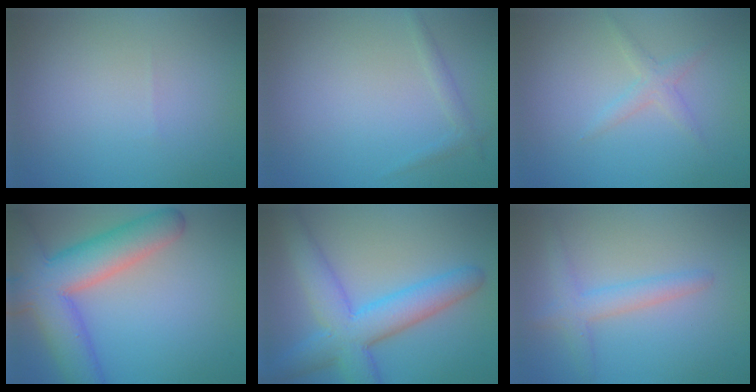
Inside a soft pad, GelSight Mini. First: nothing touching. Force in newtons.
{"total": 1.0, "press": 1.0, "slide": 0.0}
{"total": 1.5, "press": 1.5, "slide": 0.1}
{"total": 9.5, "press": 9.5, "slide": 0.6}
{"total": 7.3, "press": 7.3, "slide": 0.1}
{"total": 2.7, "press": 2.6, "slide": 0.1}